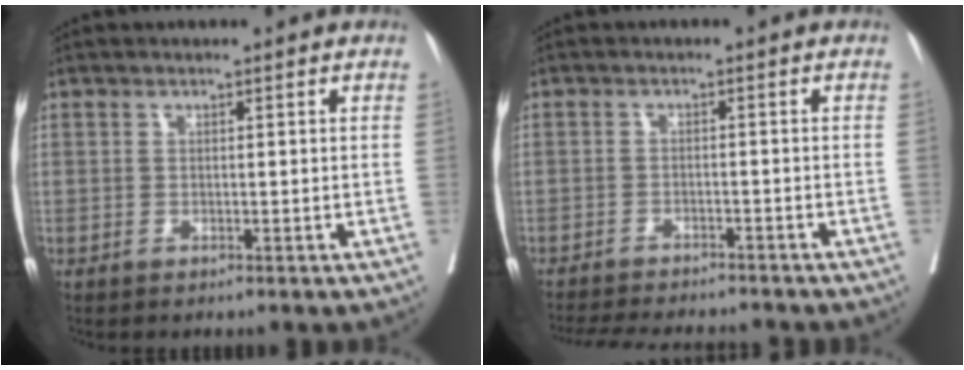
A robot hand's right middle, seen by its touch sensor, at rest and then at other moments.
{"total": 12.0, "force": [-11.0, 2.0, 4.2], "torque": [-0.071, -0.010, -0.149]}